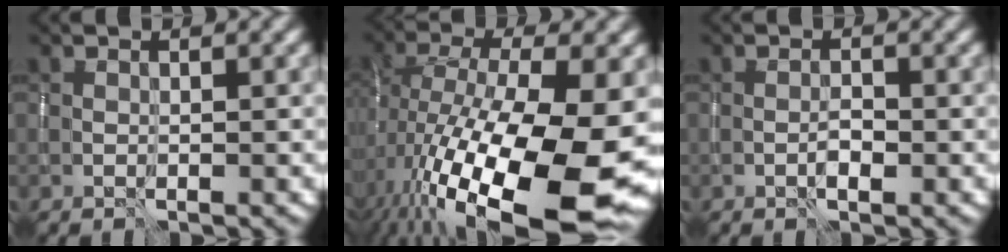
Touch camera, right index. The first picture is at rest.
{"total": 18.0, "force": [-5.7, 7.3, 15.4], "torque": [-0.270, -0.026, -0.082]}
{"total": 1.2, "force": [-0.7, 0.4, 0.9], "torque": [-0.017, 0.001, -0.013]}